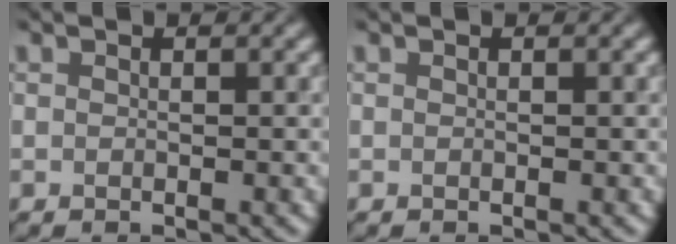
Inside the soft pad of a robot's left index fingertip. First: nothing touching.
{"total": 0.0}